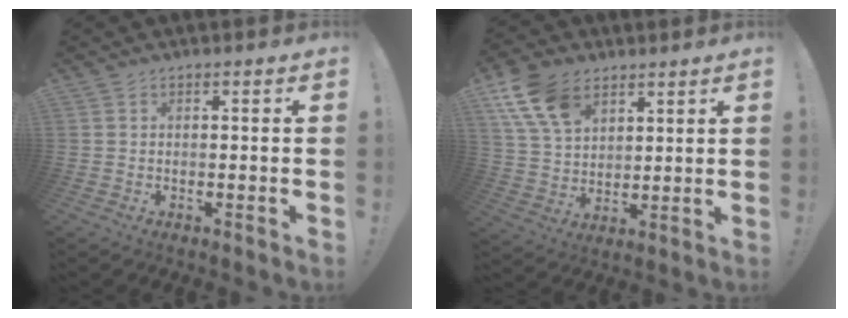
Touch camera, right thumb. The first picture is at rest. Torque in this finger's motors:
{"motor_torque": [0.92, 2.92, 0.50, -0.03, 0.10]}